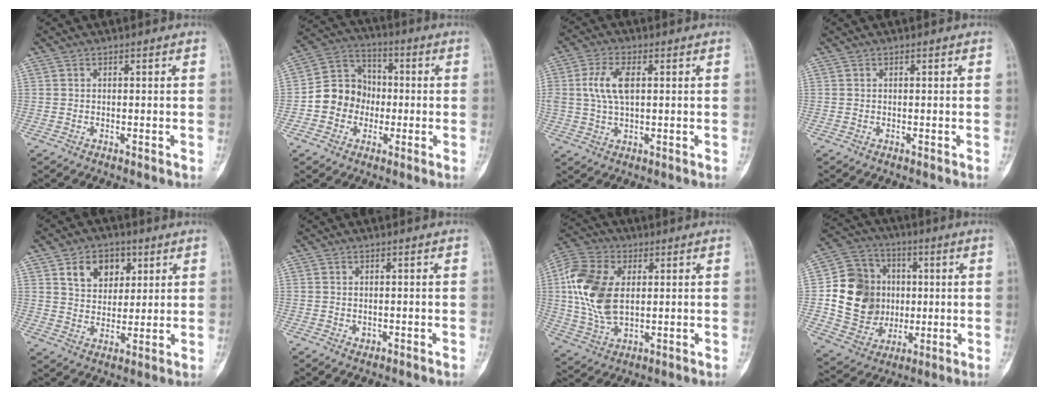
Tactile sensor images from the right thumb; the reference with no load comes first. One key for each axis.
{"total": 10.8, "fx": -1.8, "fy": 9.6, "fz": 4.5, "tx": -0.043, "ty": 0.037, "tz": -0.041}
{"total": 7.3, "fx": 1.4, "fy": 3.8, "fz": 6.2, "tx": -0.131, "ty": 0.004, "tz": 0.027}
{"total": 0.0}
{"total": 10.0, "fx": 4.3, "fy": 7.4, "fz": 5.2, "tx": -0.044, "ty": -0.017, "tz": 0.074}
{"total": 0.9, "fx": -0.4, "fy": 0.6, "fz": 0.5, "tx": -0.004, "ty": 0.003, "tz": -0.003}
{"total": 15.4, "fx": 2.2, "fy": 9.6, "fz": 11.9, "tx": -0.240, "ty": 0.003, "tz": 0.041}
{"total": 17.2, "fx": 0.7, "fy": 15.0, "fz": 8.3, "tx": -0.103, "ty": 0.012, "tz": 0.025}